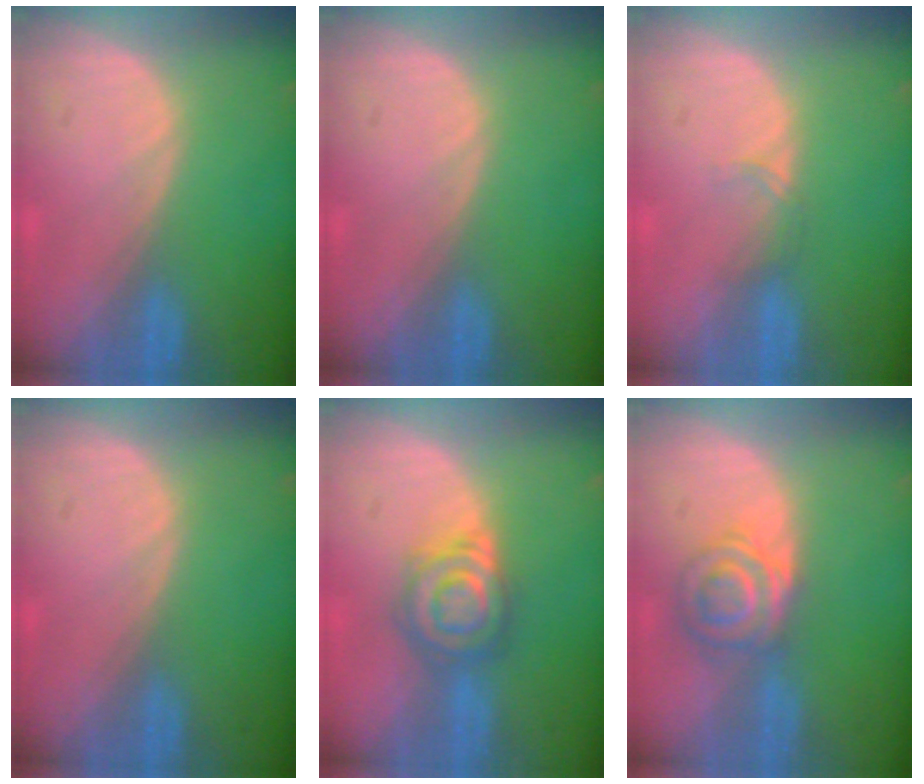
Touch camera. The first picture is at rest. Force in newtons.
{"total": 0.0}
{"total": 1.3, "press": 1.2, "slide": 0.2}
{"total": 0.0}
{"total": 6.6, "press": 6.4, "slide": 1.4}
{"total": 6.1, "press": 5.6, "slide": 2.5}